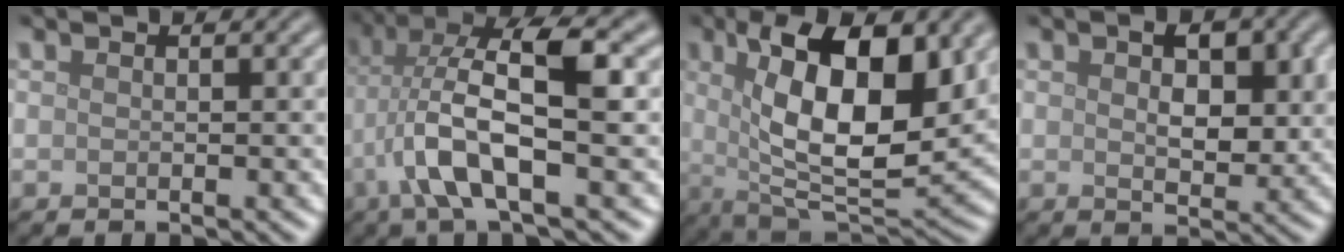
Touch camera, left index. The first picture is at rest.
{"total": 8.5, "force": [-0.9, 2.4, 8.1], "torque": [-0.165, 0.024, -0.023]}
{"total": 12.1, "force": [2.7, 4.9, 10.8], "torque": [-0.164, -0.003, 0.041]}
{"total": 4.5, "force": [1.0, 2.4, 3.6], "torque": [-0.048, -0.004, 0.018]}